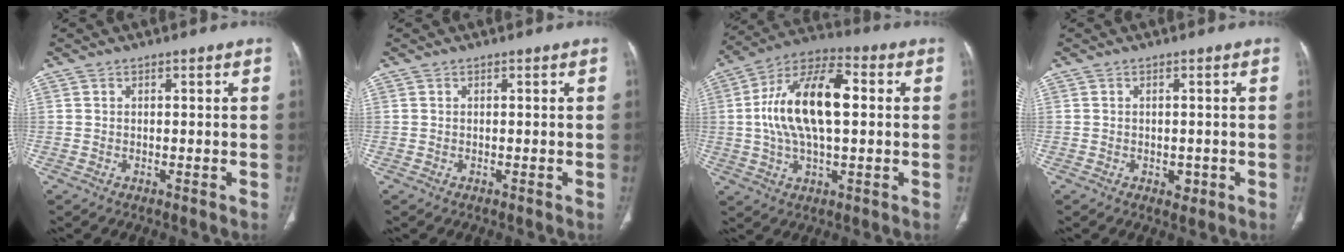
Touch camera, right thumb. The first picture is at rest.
{"total": 0.0}
{"total": 18.1, "force": [1.7, 8.6, 15.9], "torque": [-0.292, 0.026, 0.024]}
{"total": 1.9, "force": [-0.6, 1.3, 1.2], "torque": [-0.007, 0.001, -0.004]}